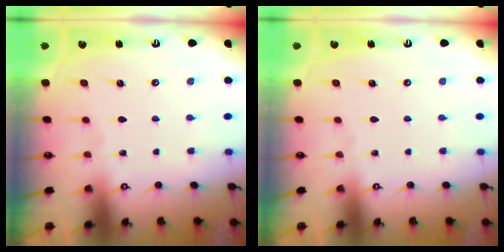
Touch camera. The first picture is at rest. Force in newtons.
{"total": 0.0}